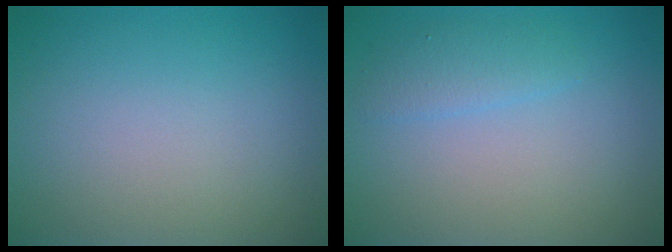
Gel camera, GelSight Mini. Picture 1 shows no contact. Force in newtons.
{"total": 1.6, "press": 1.6, "slide": 0.1}